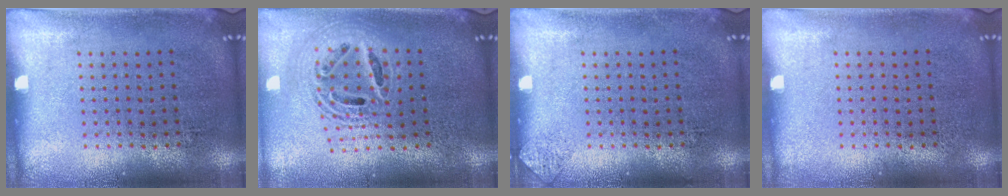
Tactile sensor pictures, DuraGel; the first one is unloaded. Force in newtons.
{"total": 2.1, "press": 1.7, "slide": 1.2}
{"total": 0.6, "press": 0.6, "slide": 0.1}
{"total": 0.0}